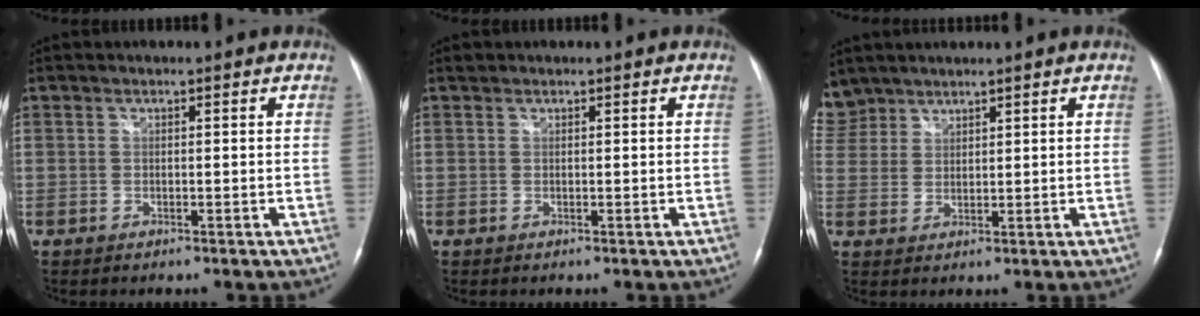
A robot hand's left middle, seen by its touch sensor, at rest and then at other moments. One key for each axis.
{"total": 0.5, "fx": 0.5, "fy": 0.3, "fz": 0.0, "tx": -0.006, "ty": 0.009, "tz": 0.009}
{"total": 5.8, "fx": 4.8, "fy": 3.2, "fz": -0.2, "tx": 0.003, "ty": 0.010, "tz": 0.103}